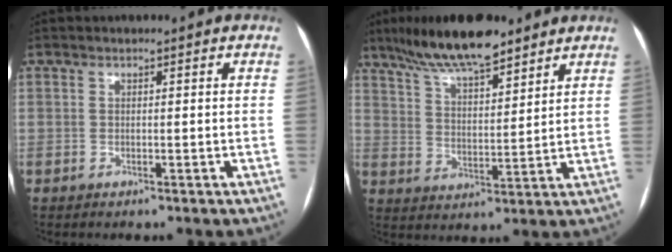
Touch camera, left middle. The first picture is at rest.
{"total": 13.0, "force": [10.4, 2.9, 7.3], "torque": [-0.133, 0.019, 0.185]}